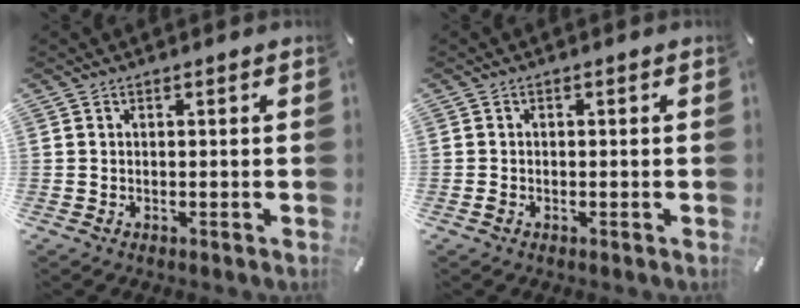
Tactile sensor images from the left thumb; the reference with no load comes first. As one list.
[{"total": 0.6, "force": [-0.3, 0.5, 0.1], "torque": [-0.001, 0.002, -0.008]}]